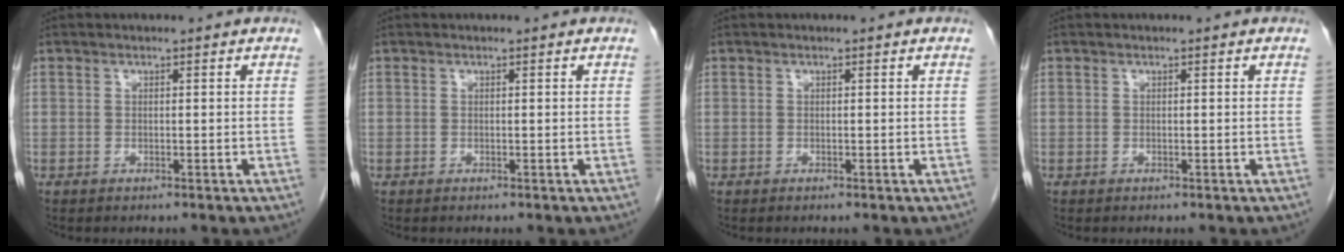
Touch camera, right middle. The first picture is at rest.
{"total": 0.0}
{"total": 0.0}
{"total": 0.0}